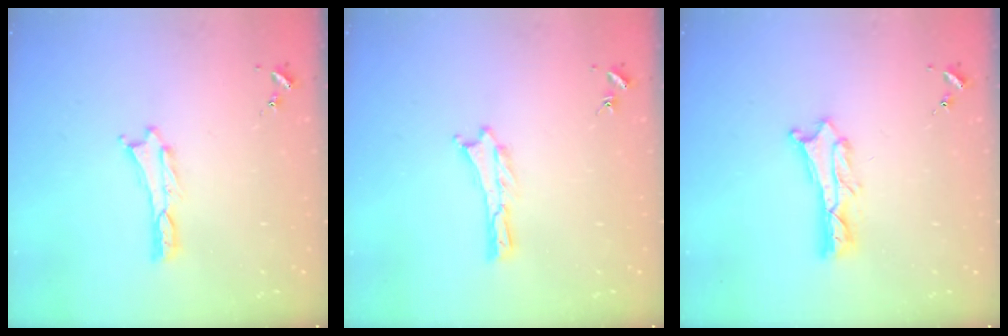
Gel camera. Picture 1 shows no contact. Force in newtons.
{"total": 0.0}
{"total": 2.0, "press": 2.0, "slide": 0.2}